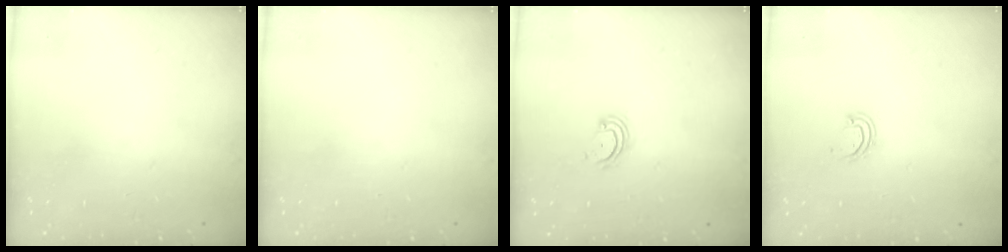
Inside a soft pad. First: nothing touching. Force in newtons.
{"total": 0.0}
{"total": 4.5, "press": 4.5, "slide": 0.4}
{"total": 3.7, "press": 3.7, "slide": 0.2}